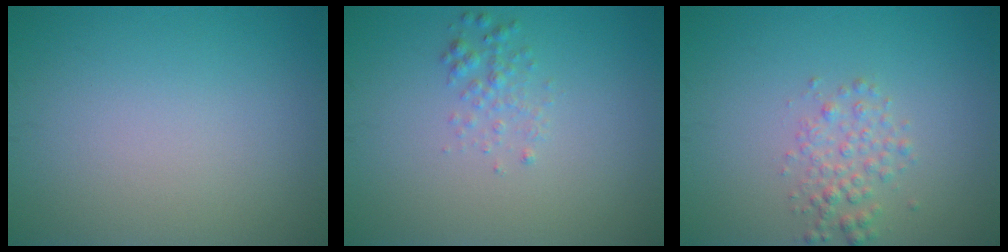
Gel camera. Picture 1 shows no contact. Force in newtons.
{"total": 1.4, "press": 1.4, "slide": 0.0}
{"total": 2.1, "press": 2.1, "slide": 0.1}